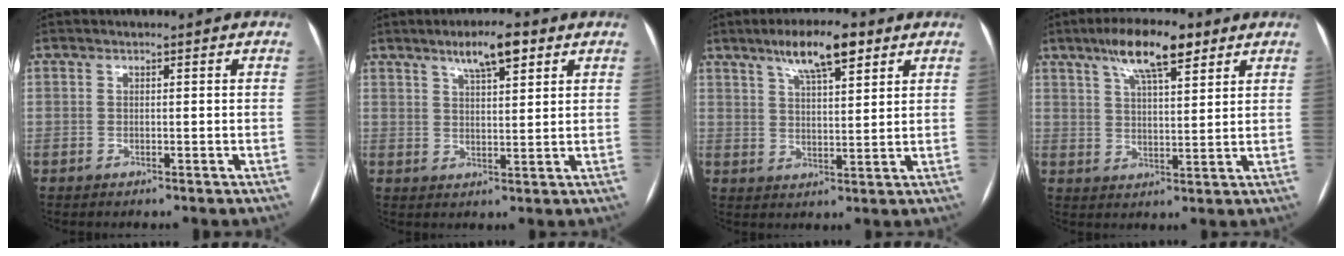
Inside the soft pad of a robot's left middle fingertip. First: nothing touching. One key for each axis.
{"total": 5.6, "fx": 3.4, "fy": 1.3, "fz": 4.3, "tx": -0.075, "ty": 0.009, "tz": 0.055}
{"total": 8.7, "fx": 5.5, "fy": 2.0, "fz": 6.4, "tx": -0.112, "ty": 0.012, "tz": 0.093}
{"total": 9.8, "fx": 6.2, "fy": 2.5, "fz": 7.2, "tx": -0.128, "ty": 0.016, "tz": 0.105}